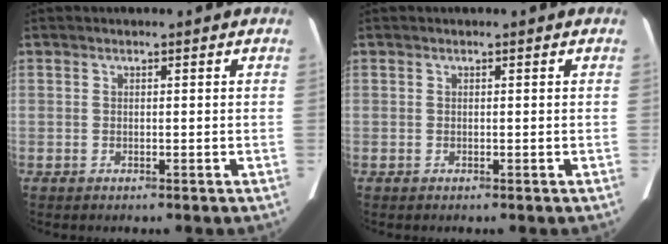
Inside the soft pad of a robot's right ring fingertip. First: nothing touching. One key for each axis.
{"total": 0.0}